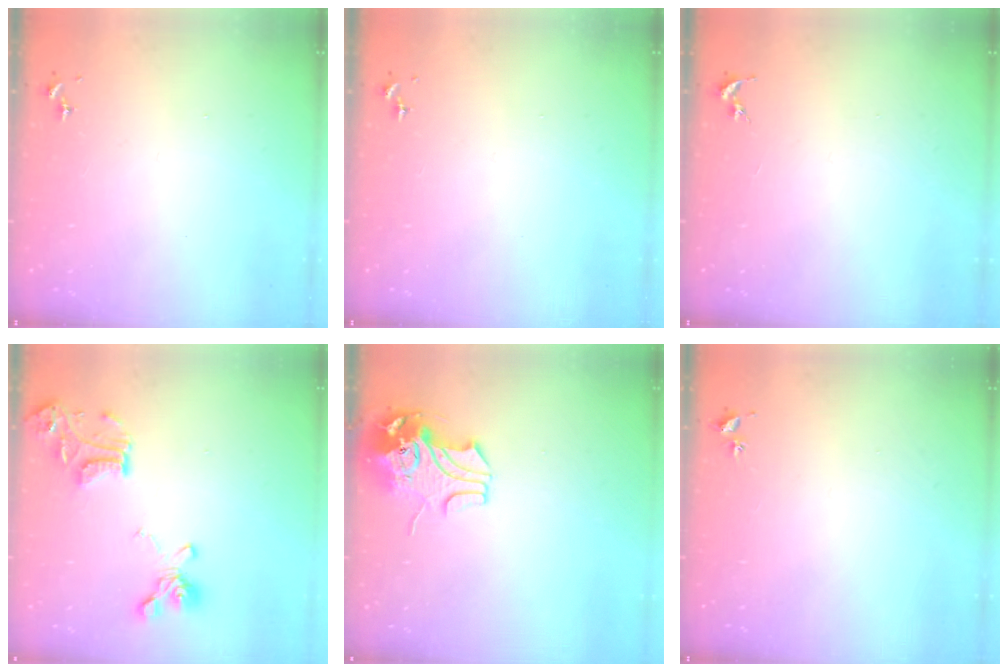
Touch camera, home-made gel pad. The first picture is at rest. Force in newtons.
{"total": 0.0}
{"total": 0.0}
{"total": 15.9, "press": 15.8, "slide": 1.7}
{"total": 9.6, "press": 9.5, "slide": 1.4}
{"total": 2.0, "press": 2.0, "slide": 0.3}